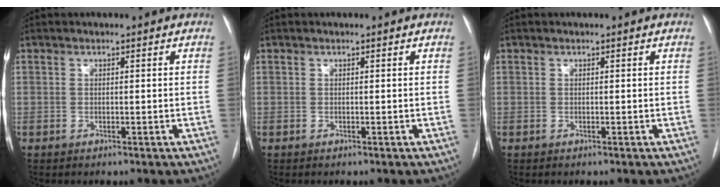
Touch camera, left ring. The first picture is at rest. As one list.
[{"total": 0.0}, {"total": 0.0}]